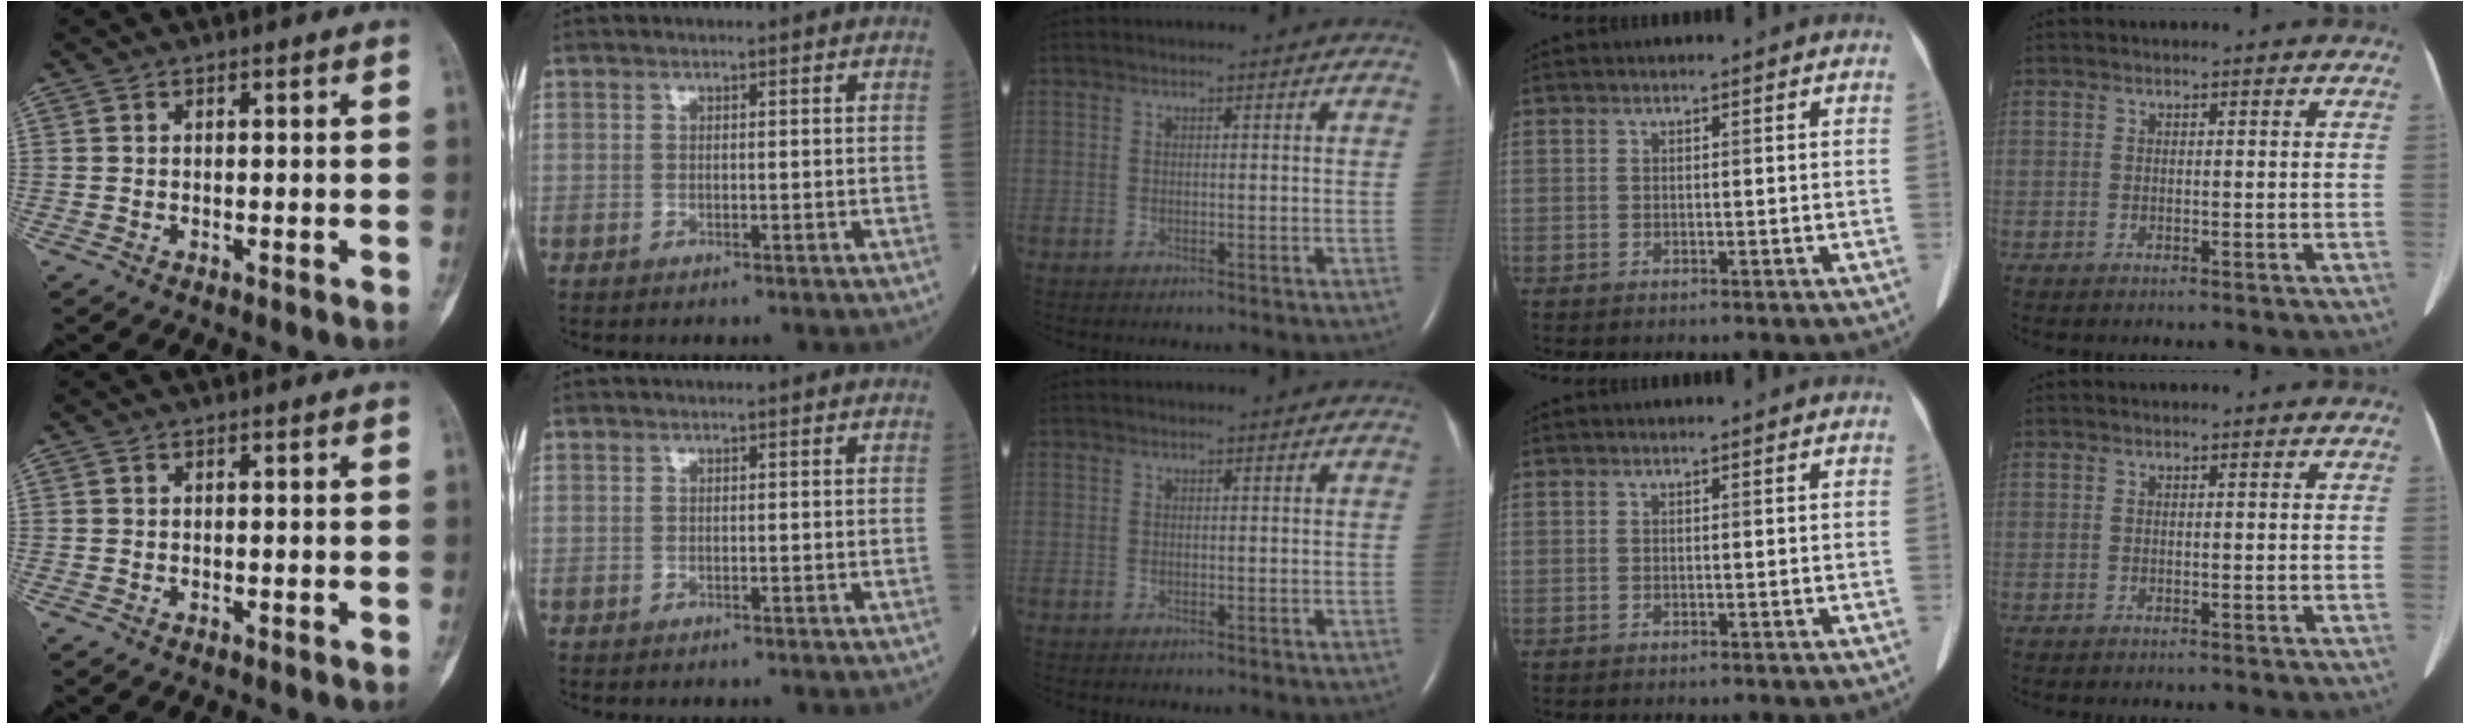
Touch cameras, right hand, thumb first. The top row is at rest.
{}